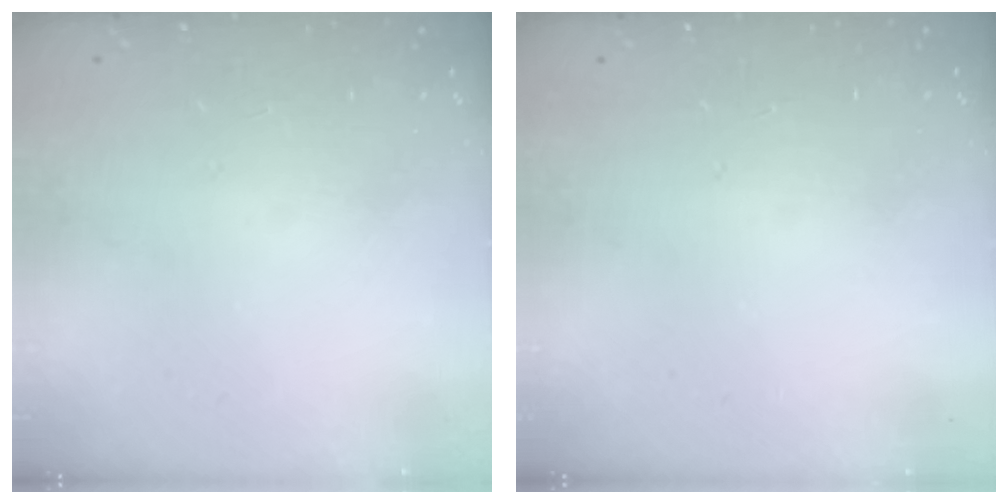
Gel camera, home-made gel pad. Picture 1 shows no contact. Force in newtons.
{"total": 0.0}